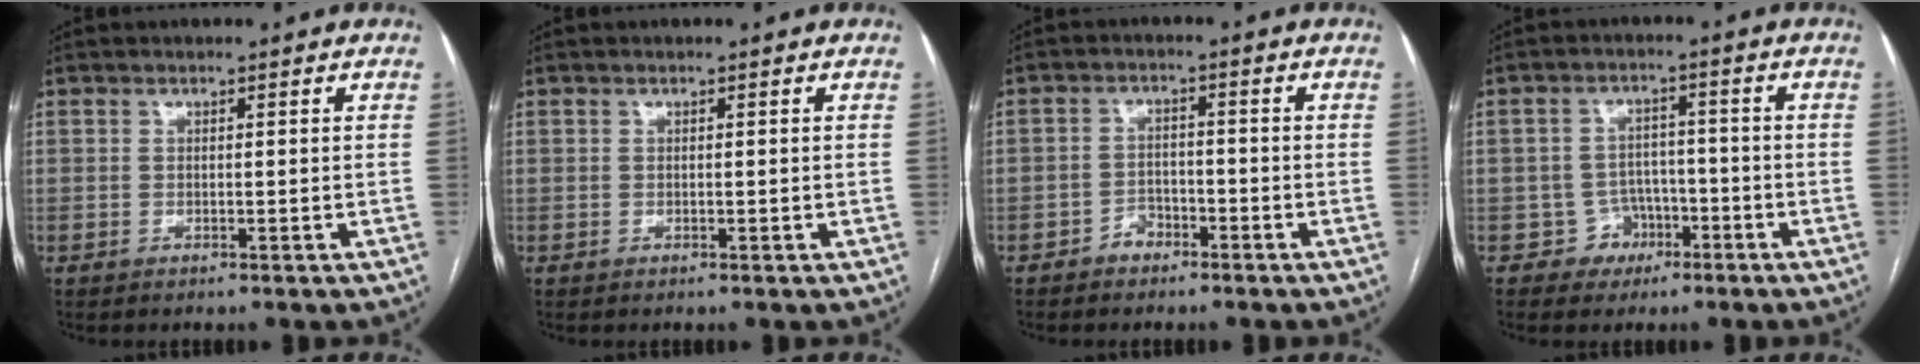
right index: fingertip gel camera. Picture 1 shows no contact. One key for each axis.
{"total": 0.0}
{"total": 2.8, "fx": -2.0, "fy": 1.9, "fz": 0.8, "tx": -0.010, "ty": 0.010, "tz": -0.032}
{"total": 4.5, "fx": -2.2, "fy": 4.0, "fz": 0.0, "tx": 0.013, "ty": 0.019, "tz": -0.029}